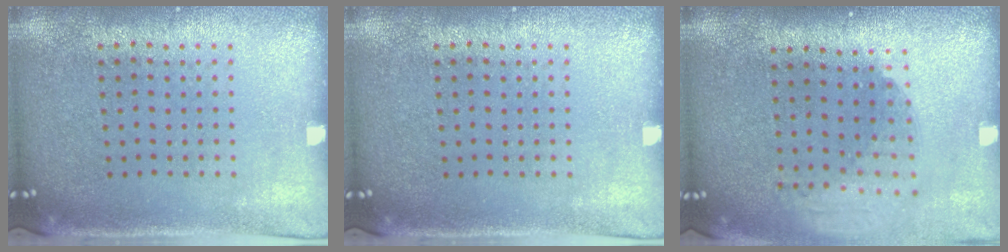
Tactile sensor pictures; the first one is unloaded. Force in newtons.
{"total": 0.0}
{"total": 2.0, "press": 1.5, "slide": 1.3}